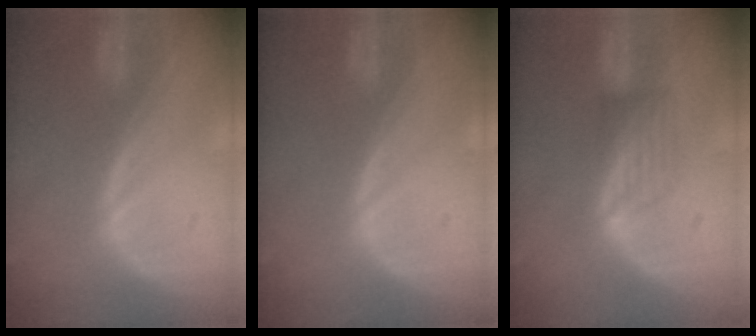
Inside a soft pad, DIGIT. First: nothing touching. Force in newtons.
{"total": 0.0}
{"total": 3.7, "press": 3.5, "slide": 1.3}